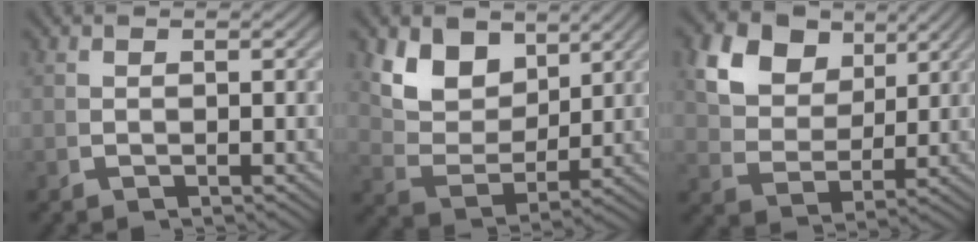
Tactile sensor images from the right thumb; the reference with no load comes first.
{"total": 7.6, "force": [2.8, 4.8, 5.2], "torque": [-0.107, -0.018, 0.058]}
{"total": 8.6, "force": [3.7, 5.9, 5.1], "torque": [-0.116, -0.013, 0.072]}